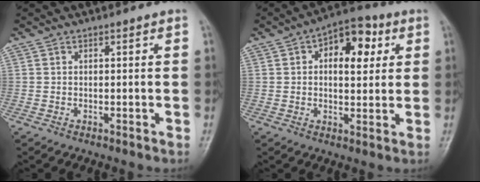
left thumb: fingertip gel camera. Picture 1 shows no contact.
{"total": 11.1, "force": [3.3, 6.4, 8.4], "torque": [-0.083, 0.009, 0.040]}